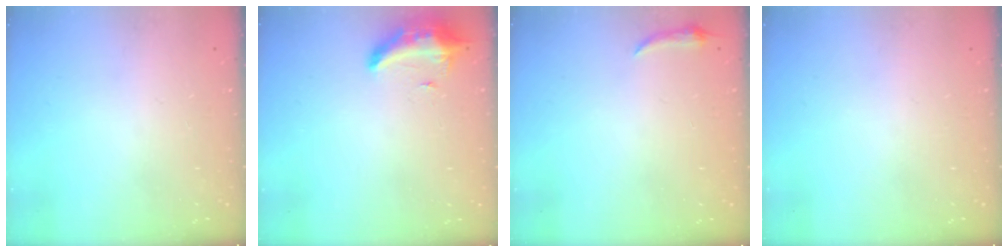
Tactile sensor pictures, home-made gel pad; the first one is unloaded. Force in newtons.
{"total": 15.2, "press": 10.5, "slide": 11.0}
{"total": 3.7, "press": 3.6, "slide": 0.8}
{"total": 0.0}